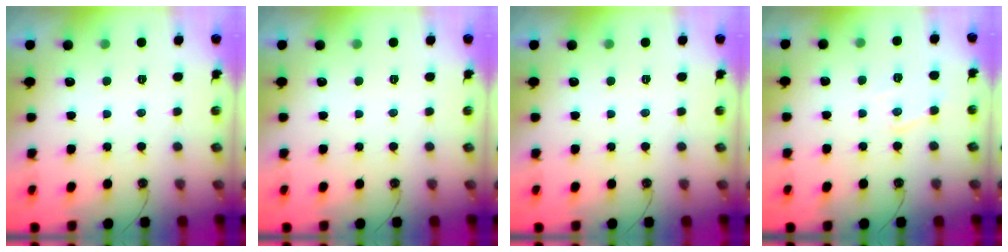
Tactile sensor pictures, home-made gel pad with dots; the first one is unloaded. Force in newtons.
{"total": 0.0}
{"total": 0.0}
{"total": 6.8, "press": 6.8, "slide": 0.5}